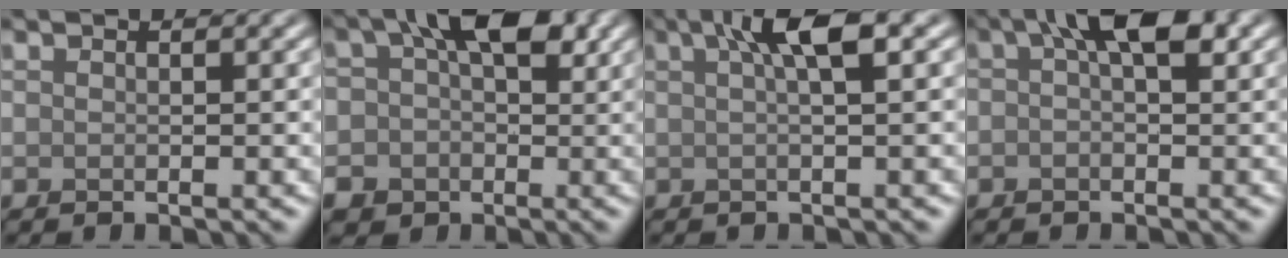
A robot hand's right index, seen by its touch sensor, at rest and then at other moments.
{"total": 8.6, "force": [0.1, 7.0, 5.0], "torque": [-0.058, 0.001, -0.011]}
{"total": 4.4, "force": [1.5, 0.8, 4.0], "torque": [-0.059, 0.013, 0.018]}
{"total": 4.2, "force": [1.1, 1.6, 3.7], "torque": [-0.048, 0.014, 0.005]}